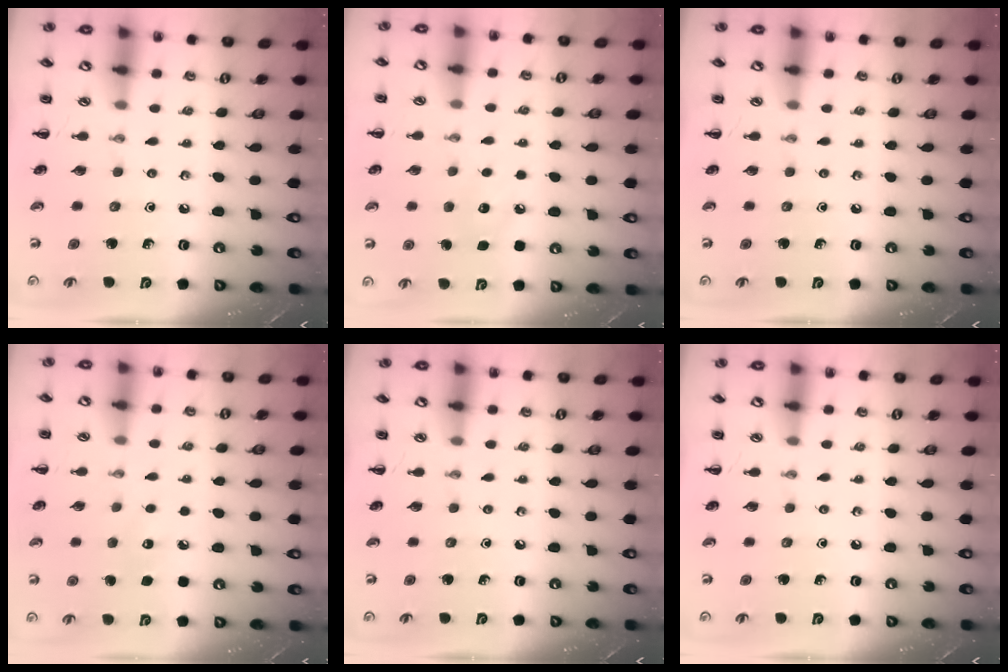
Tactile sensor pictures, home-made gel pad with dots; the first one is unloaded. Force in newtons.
{"total": 6.7, "press": 6.5, "slide": 1.6}
{"total": 0.0}
{"total": 6.0, "press": 5.8, "slide": 1.5}
{"total": 0.0}
{"total": 0.0}